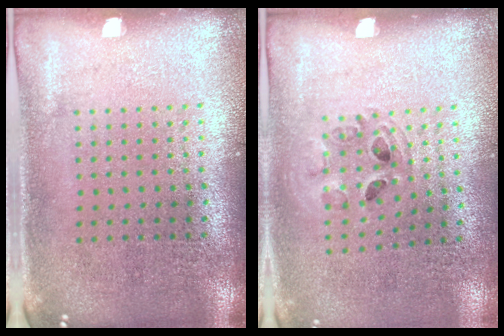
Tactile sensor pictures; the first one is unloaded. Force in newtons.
{"total": 0.9, "press": 0.9, "slide": 0.1}